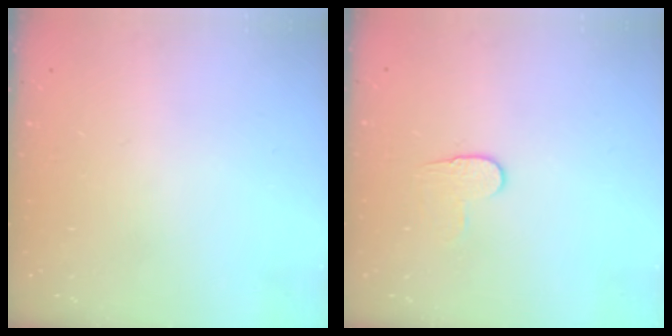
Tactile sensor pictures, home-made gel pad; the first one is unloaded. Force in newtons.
{"total": 6.1, "press": 6.1, "slide": 0.5}